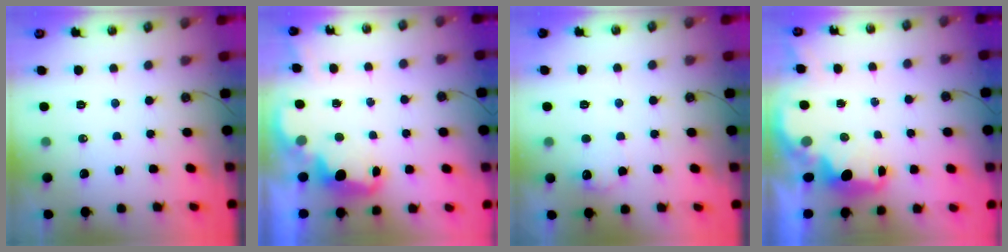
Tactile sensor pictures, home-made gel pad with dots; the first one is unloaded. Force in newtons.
{"total": 2.6, "press": 2.6, "slide": 0.6}
{"total": 7.5, "press": 7.5, "slide": 0.4}
{"total": 3.0, "press": 2.9, "slide": 0.6}